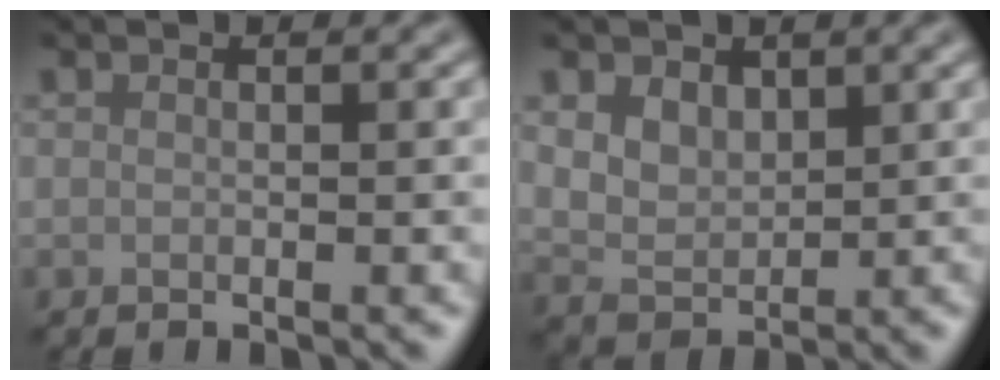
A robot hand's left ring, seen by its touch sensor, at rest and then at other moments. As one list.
[{"total": 3.0, "force": [1.3, 2.2, 1.7], "torque": [-0.035, -0.006, 0.025]}]